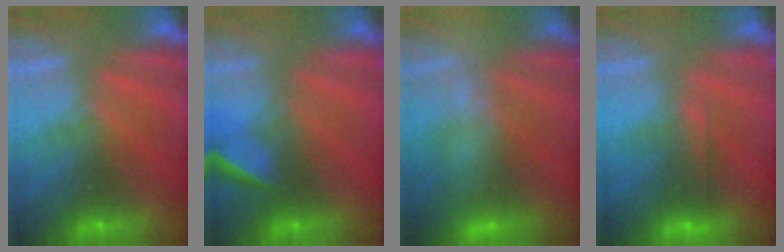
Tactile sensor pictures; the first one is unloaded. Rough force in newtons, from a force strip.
{"total": 5.8}
{"total": 2.4}
{"total": 2.6}